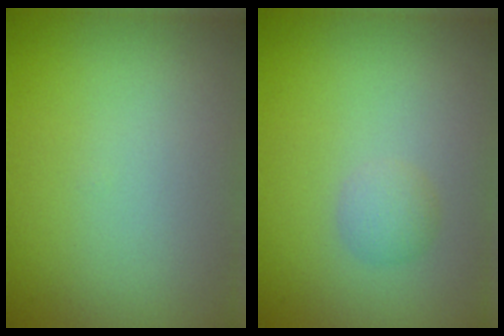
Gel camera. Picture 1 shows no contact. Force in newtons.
{"total": 1.4, "press": 1.4, "slide": 0.0}